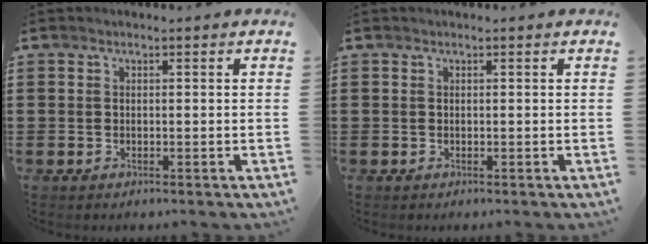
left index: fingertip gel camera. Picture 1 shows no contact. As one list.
[{"total": 0.0}]